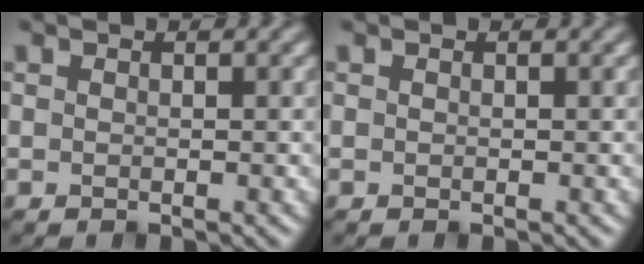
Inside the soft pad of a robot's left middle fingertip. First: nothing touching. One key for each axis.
{"total": 0.0}